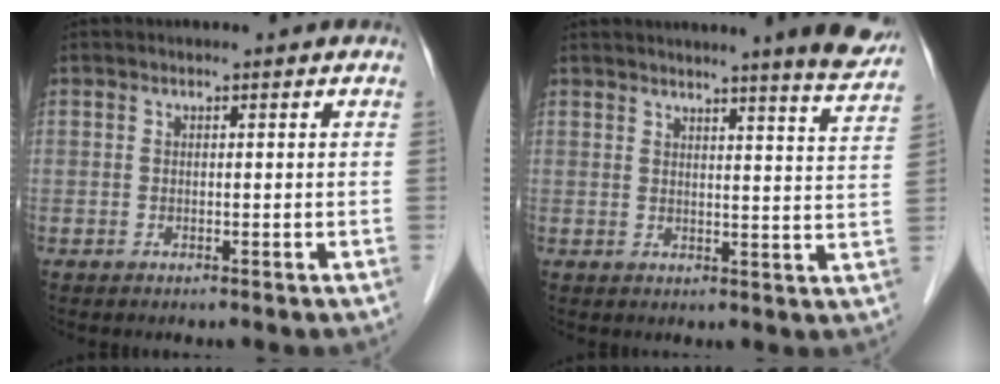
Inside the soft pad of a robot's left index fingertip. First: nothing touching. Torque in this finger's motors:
{"motor_torque": [1.06, -1.08, 0.65, 0.09]}